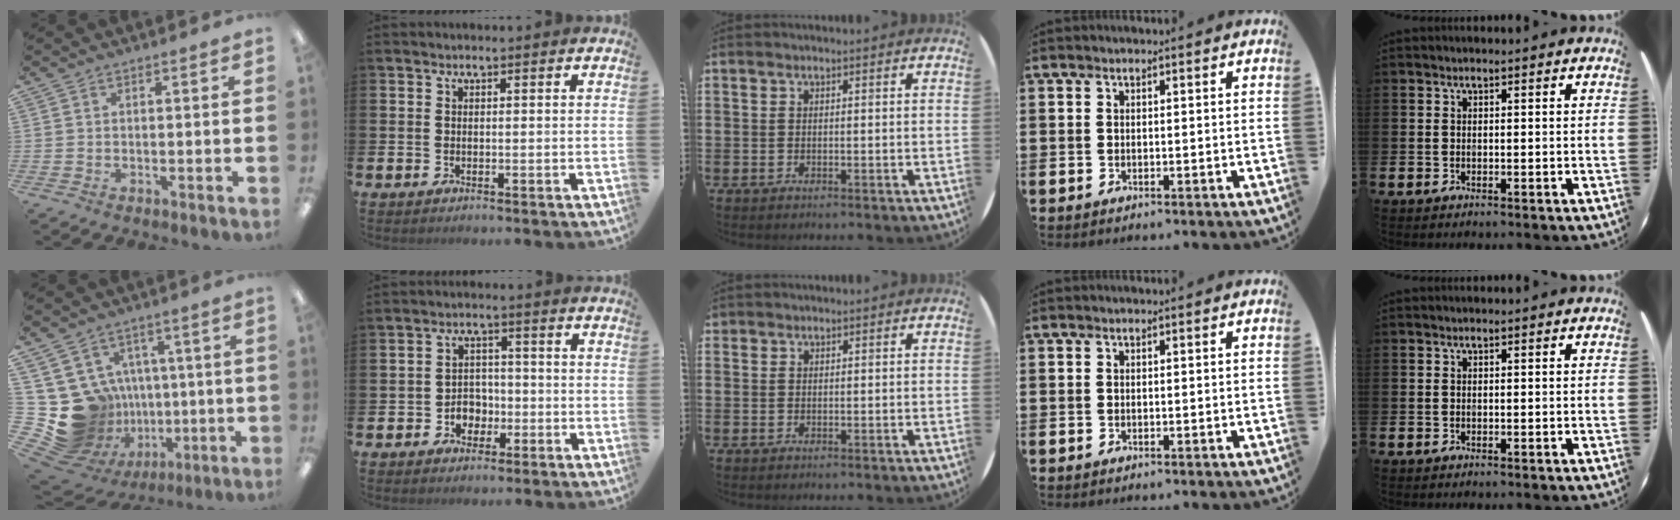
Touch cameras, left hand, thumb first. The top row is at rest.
{"thumb": {"total": 18.7, "force": [-0.8, 17.5, 6.5], "torque": [-0.146, -0.022, 0.040]}, "index": {"total": 3.4, "force": [-1.5, 2.9, 1.1], "torque": [-0.029, 0.003, -0.035]}, "middle": {"total": 0.6, "force": [0.5, 0.1, -0.2], "torque": [0.004, 0.004, 0.009]}}